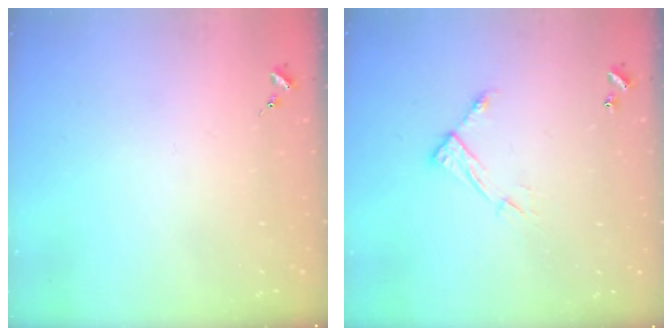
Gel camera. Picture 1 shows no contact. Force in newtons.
{"total": 8.1, "press": 8.1, "slide": 0.6}